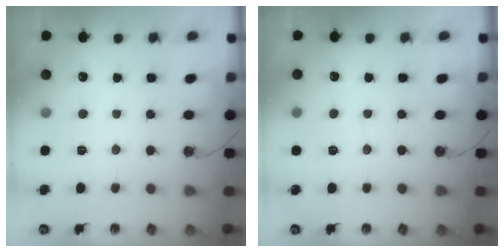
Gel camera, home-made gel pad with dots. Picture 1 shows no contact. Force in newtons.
{"total": 2.3, "press": 2.3, "slide": 0.3}